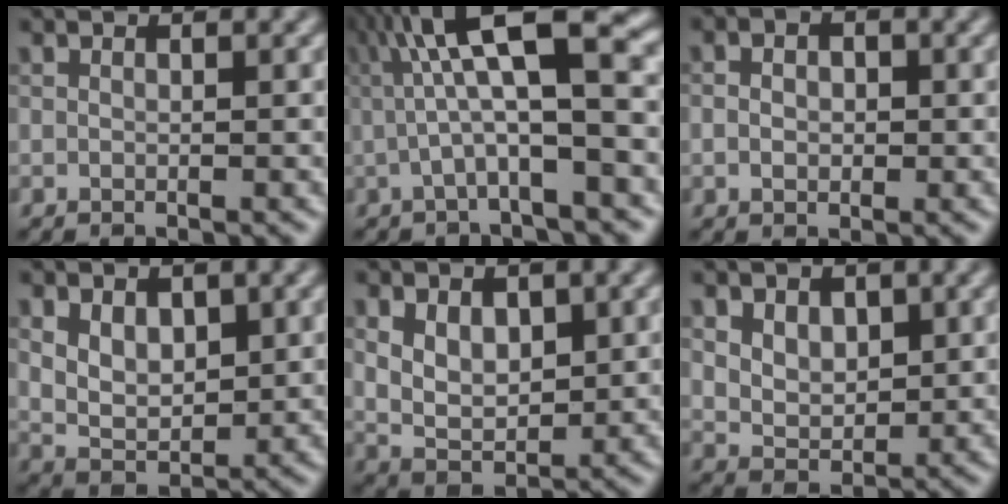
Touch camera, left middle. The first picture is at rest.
{"total": 9.0, "force": [1.4, 2.0, 8.6], "torque": [-0.136, 0.025, 0.016]}
{"total": 1.8, "force": [-0.1, 1.3, 1.2], "torque": [-0.025, 0.002, -0.005]}
{"total": 4.1, "force": [1.2, 2.6, 2.8], "torque": [-0.054, -0.007, 0.025]}
{"total": 4.7, "force": [1.1, 2.8, 3.5], "torque": [-0.068, -0.004, 0.022]}
{"total": 4.5, "force": [1.8, 3.2, 2.6], "torque": [-0.053, 0.005, 0.031]}